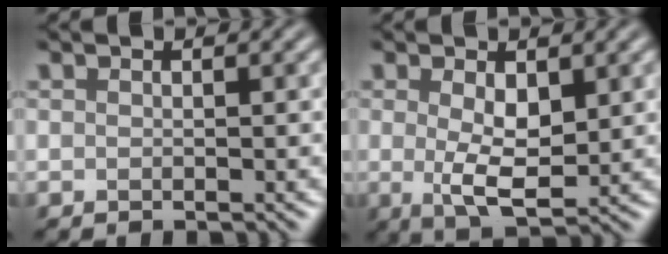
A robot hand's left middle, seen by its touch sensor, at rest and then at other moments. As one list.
[{"total": 3.6, "force": [0.5, 1.3, 3.3], "torque": [-0.064, -0.004, 0.016]}]